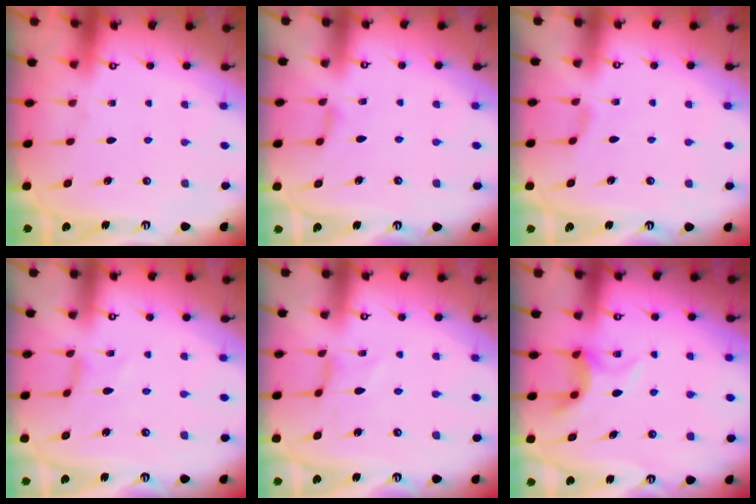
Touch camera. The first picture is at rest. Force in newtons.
{"total": 2.5, "press": 2.4, "slide": 0.5}
{"total": 1.5, "press": 1.5, "slide": 0.4}
{"total": 0.0}
{"total": 0.0}
{"total": 5.6, "press": 5.6, "slide": 0.1}